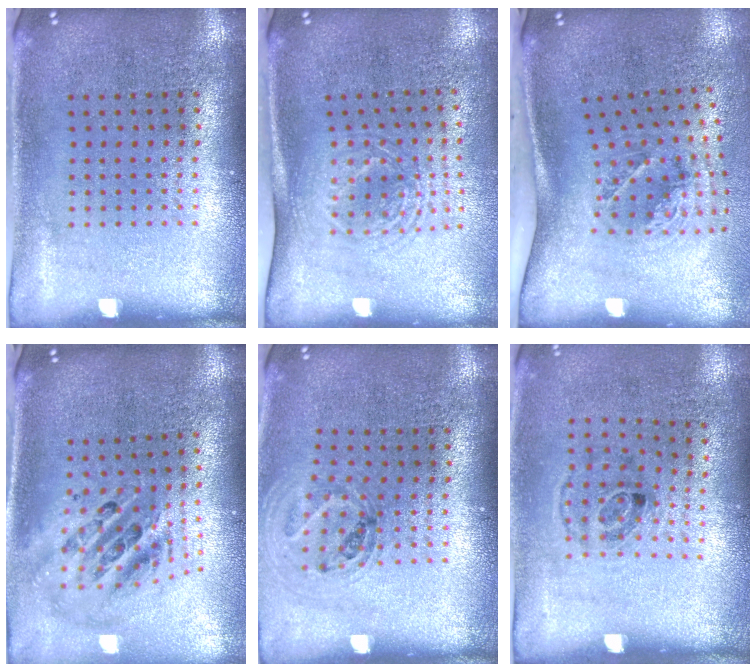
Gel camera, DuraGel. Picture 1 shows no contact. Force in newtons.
{"total": 1.7, "press": 1.3, "slide": 1.1}
{"total": 1.9, "press": 1.2, "slide": 1.4}
{"total": 2.5, "press": 1.8, "slide": 1.8}
{"total": 1.0, "press": 1.0, "slide": 0.1}
{"total": 1.2, "press": 0.7, "slide": 0.9}